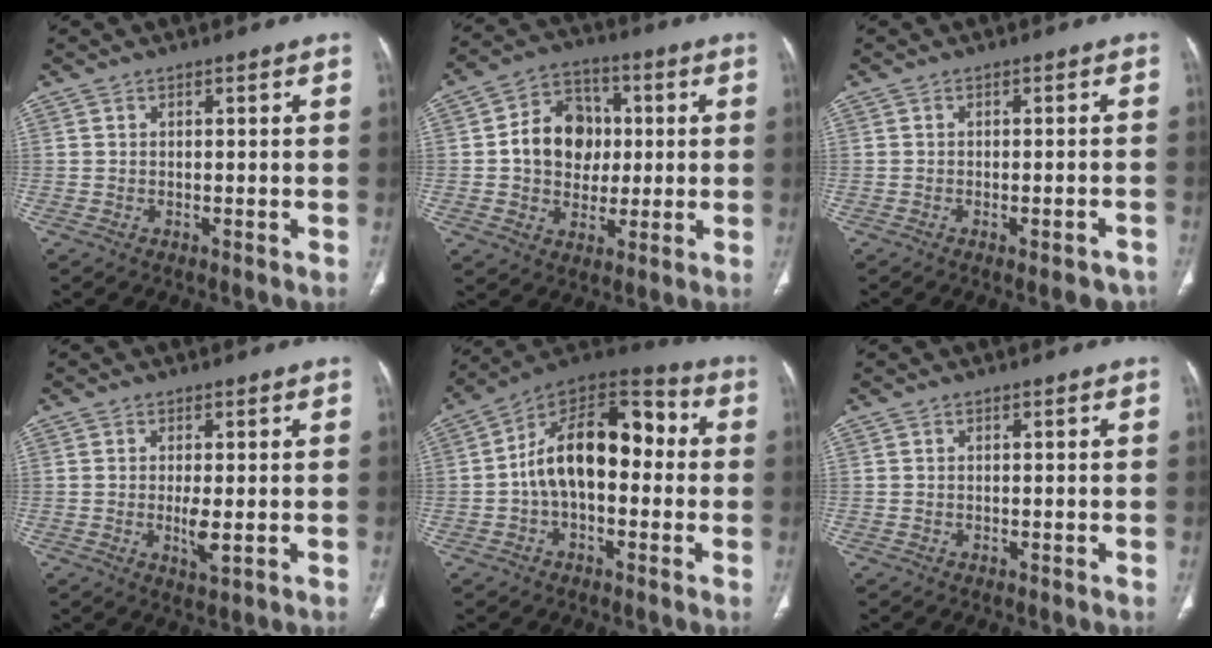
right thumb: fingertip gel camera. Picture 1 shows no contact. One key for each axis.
{"total": 12.7, "fx": 0.9, "fy": 10.4, "fz": 7.3, "tx": -0.076, "ty": 0.015, "tz": 0.012}
{"total": 4.6, "fx": -3.4, "fy": 1.4, "fz": 2.9, "tx": -0.028, "ty": 0.015, "tz": -0.035}
{"total": 3.4, "fx": -0.3, "fy": 0.9, "fz": 3.3, "tx": -0.066, "ty": -0.011, "tz": -0.004}
{"total": 17.4, "fx": -0.1, "fy": 10.2, "fz": 14.2, "tx": -0.205, "ty": 0.053, "tz": -0.015}
{"total": 0.0}